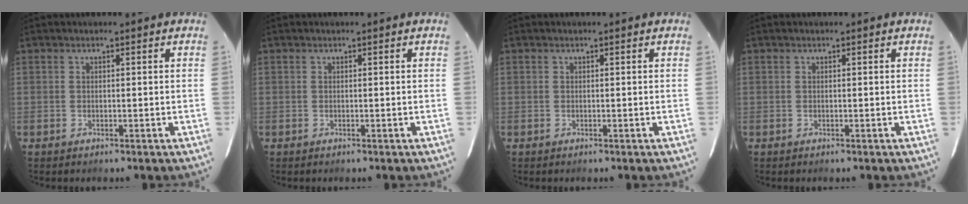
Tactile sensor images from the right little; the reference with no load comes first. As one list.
[{"total": 0.0}, {"total": 0.0}, {"total": 0.0}]